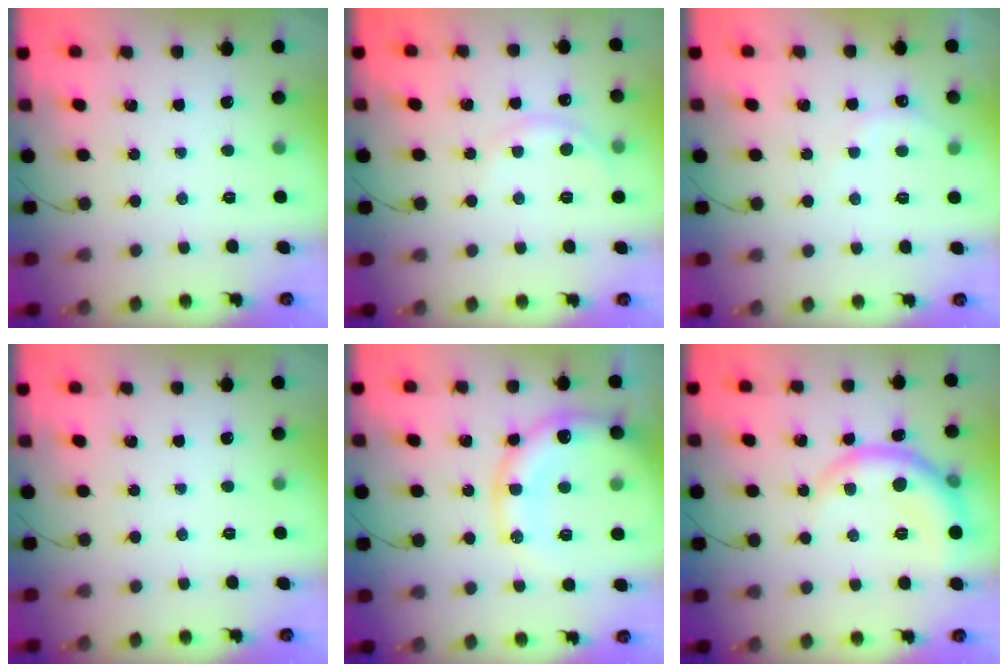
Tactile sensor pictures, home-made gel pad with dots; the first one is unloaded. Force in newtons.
{"total": 3.2, "press": 3.1, "slide": 1.0}
{"total": 6.2, "press": 6.1, "slide": 1.1}
{"total": 0.0}
{"total": 17.7, "press": 17.4, "slide": 3.6}
{"total": 9.6, "press": 9.6, "slide": 1.1}